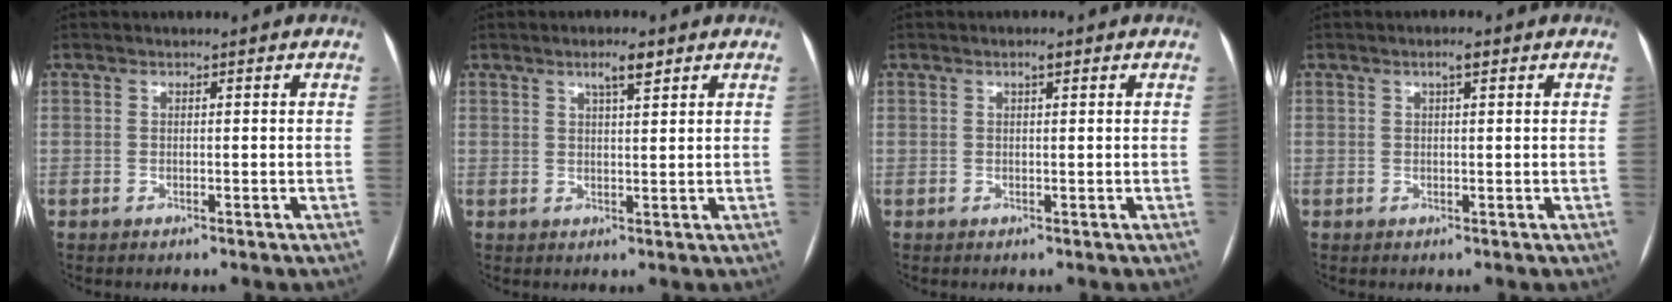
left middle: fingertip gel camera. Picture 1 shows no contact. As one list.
[{"total": 3.2, "force": [2.0, 0.5, 2.4], "torque": [-0.042, 0.004, 0.033]}, {"total": 1.1, "force": [0.6, 0.2, 0.9], "torque": [-0.015, 0.003, 0.008]}, {"total": 1.6, "force": [0.8, 0.3, 1.3], "torque": [-0.023, 0.007, 0.012]}]